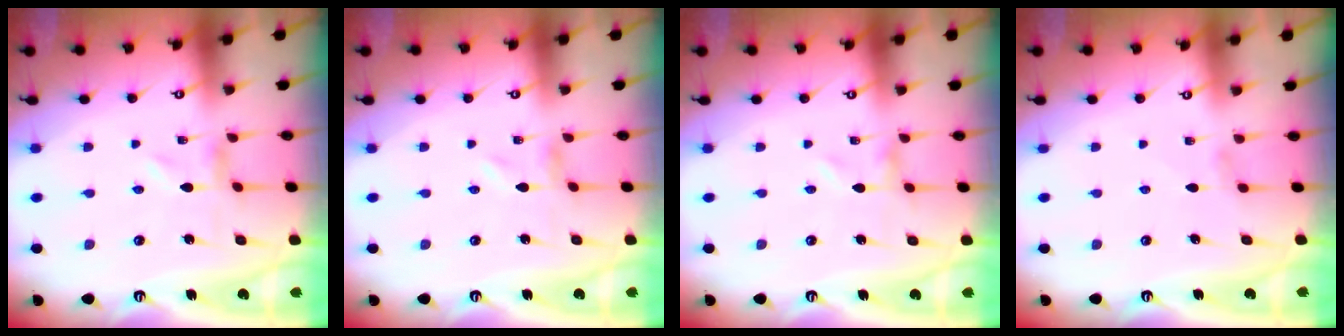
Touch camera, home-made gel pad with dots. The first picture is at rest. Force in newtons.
{"total": 0.6, "press": 0.6, "slide": 0.2}
{"total": 0.0}
{"total": 0.7, "press": 0.6, "slide": 0.3}